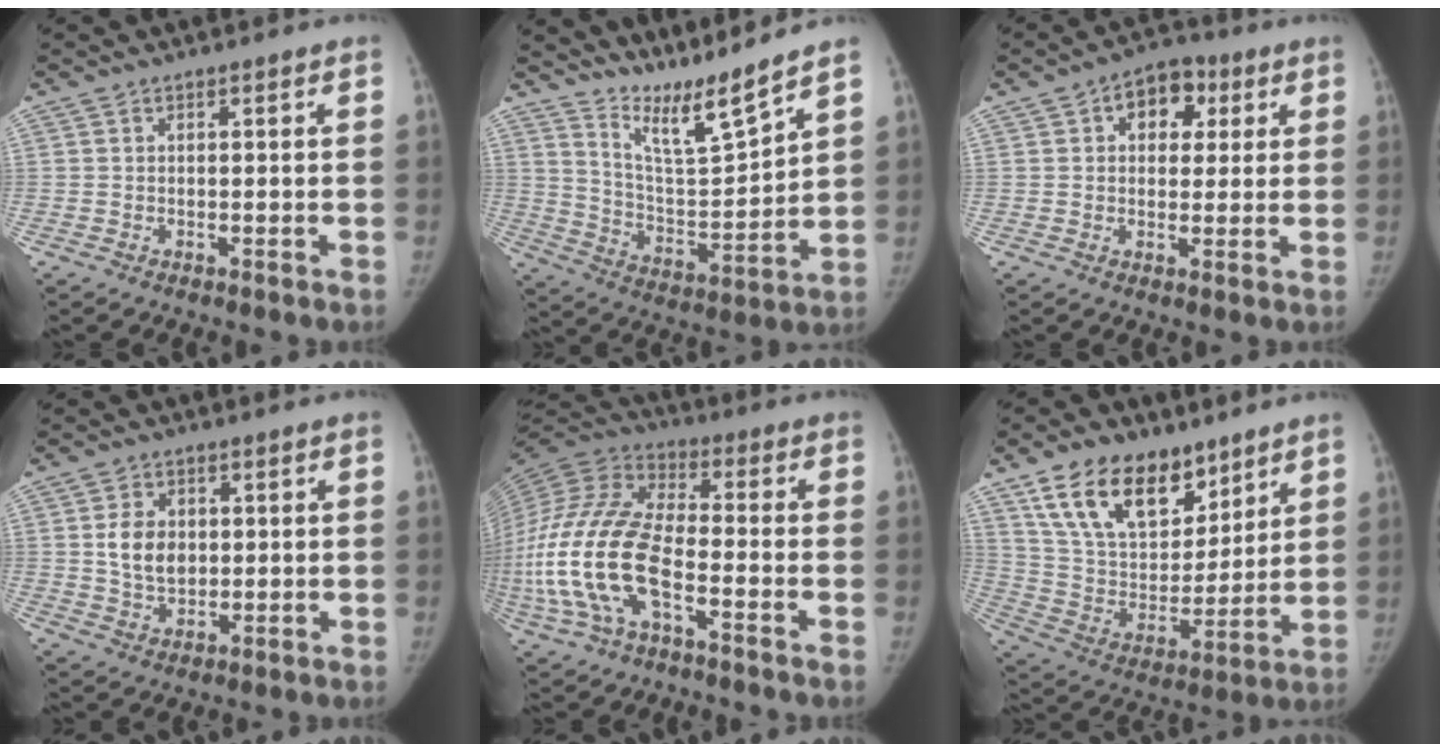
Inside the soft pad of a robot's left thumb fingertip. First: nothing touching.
{"total": 11.0, "force": [10.1, -0.7, 4.2], "torque": [-0.066, -0.085, 0.197]}
{"total": 8.5, "force": [3.0, 6.1, 5.2], "torque": [-0.031, 0.004, 0.035]}
{"total": 7.1, "force": [1.0, 5.3, 4.7], "torque": [-0.059, -0.009, 0.025]}
{"total": 22.0, "force": [-6.4, 10.5, 18.2], "torque": [-0.408, 0.025, -0.121]}
{"total": 20.3, "force": [12.5, 11.9, 10.7], "torque": [-0.142, -0.045, 0.230]}